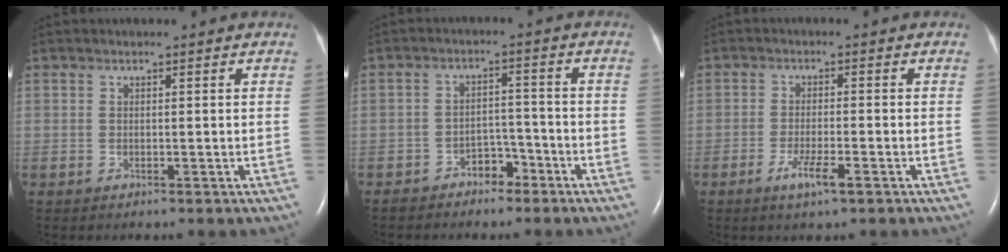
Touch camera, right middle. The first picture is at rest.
{"total": 3.9, "force": [-3.0, 2.0, 1.5], "torque": [-0.020, 0.009, -0.047]}
{"total": 4.0, "force": [-2.2, 0.4, 3.3], "torque": [-0.064, -0.005, -0.041]}